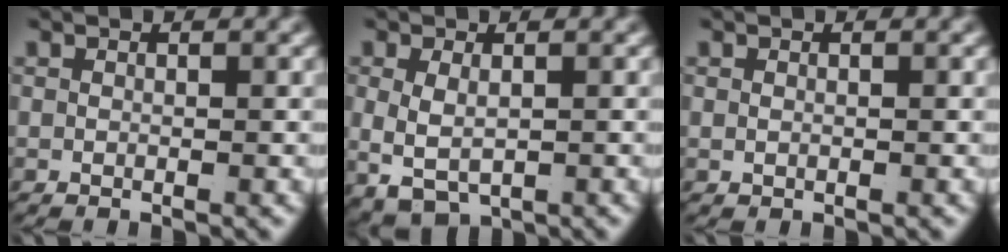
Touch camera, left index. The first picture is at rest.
{"total": 5.3, "force": [-0.9, 4.0, 3.3], "torque": [-0.081, -0.029, 0.005]}
{"total": 0.0}